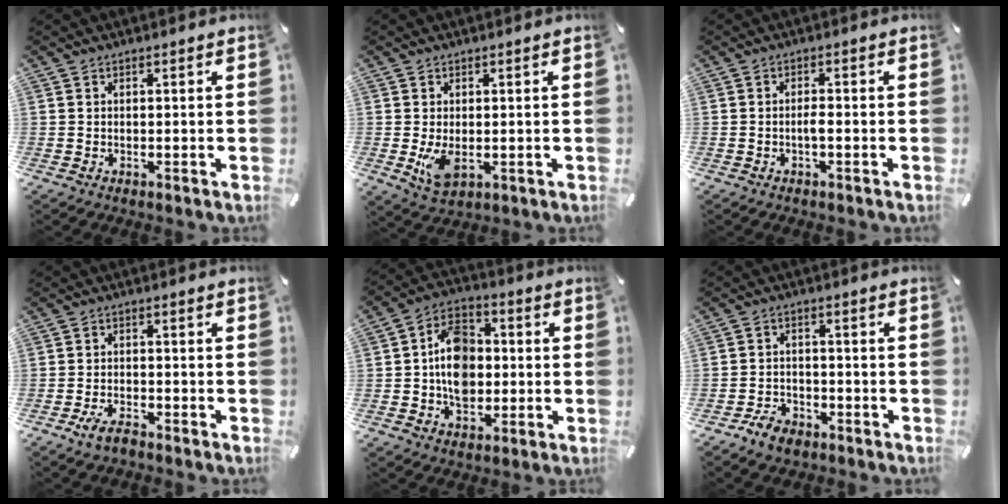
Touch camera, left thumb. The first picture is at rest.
{"total": 5.8, "force": [-0.5, 3.3, 4.7], "torque": [-0.099, -0.012, -0.012]}
{"total": 2.0, "force": [-0.7, 0.5, 1.8], "torque": [-0.035, 0.002, -0.013]}
{"total": 3.9, "force": [-2.9, 1.5, 2.1], "torque": [-0.046, 0.013, -0.057]}
{"total": 12.2, "force": [-1.0, 9.6, 7.4], "torque": [-0.132, 0.023, -0.014]}
{"total": 5.1, "force": [-3.7, 3.1, 1.6], "torque": [-0.034, 0.020, -0.072]}